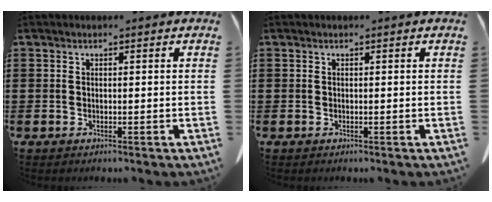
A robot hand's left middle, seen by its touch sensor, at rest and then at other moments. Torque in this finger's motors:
{"motor_torque": [0.01, 0.01, 0.00, 0.01]}